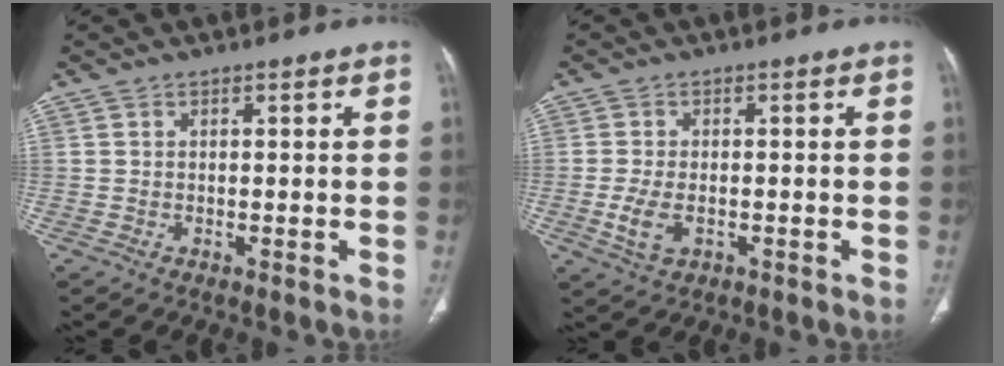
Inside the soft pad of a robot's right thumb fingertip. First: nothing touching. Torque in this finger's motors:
{"motor_torque": [-0.34, -0.06, 0.43, 0.62, 0.13]}